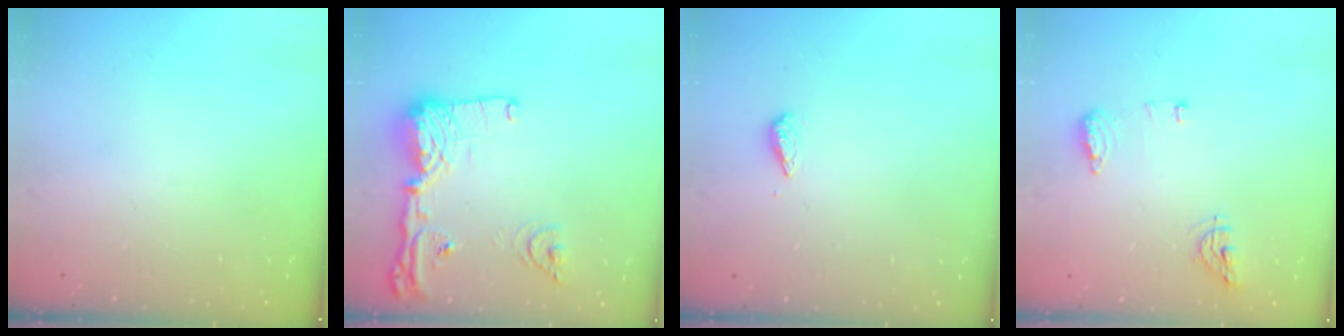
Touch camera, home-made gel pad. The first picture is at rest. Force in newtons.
{"total": 16.7, "press": 16.6, "slide": 1.9}
{"total": 2.9, "press": 2.9, "slide": 0.4}
{"total": 7.9, "press": 7.8, "slide": 1.5}